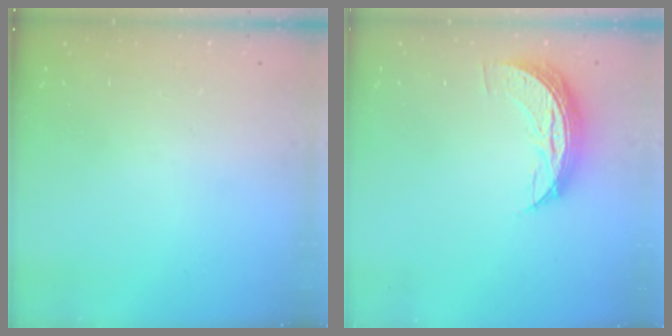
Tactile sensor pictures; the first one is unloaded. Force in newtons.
{"total": 7.6, "press": 7.6, "slide": 0.7}